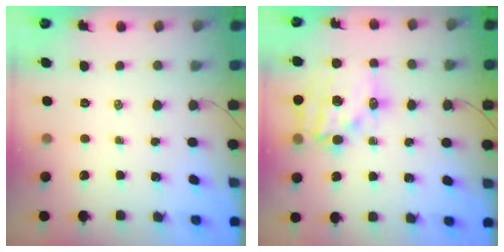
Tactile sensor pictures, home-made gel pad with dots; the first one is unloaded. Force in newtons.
{"total": 16.8, "press": 16.4, "slide": 3.4}